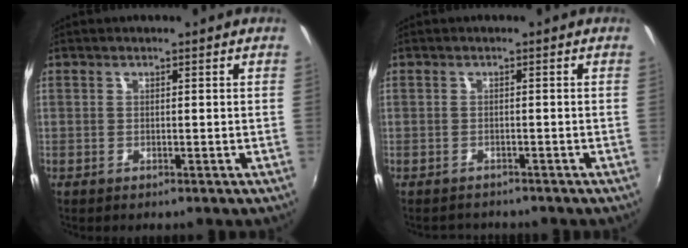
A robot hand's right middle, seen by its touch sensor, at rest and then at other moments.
{"total": 2.6, "force": [-2.4, 0.9, 0.2], "torque": [-0.010, -0.003, -0.036]}